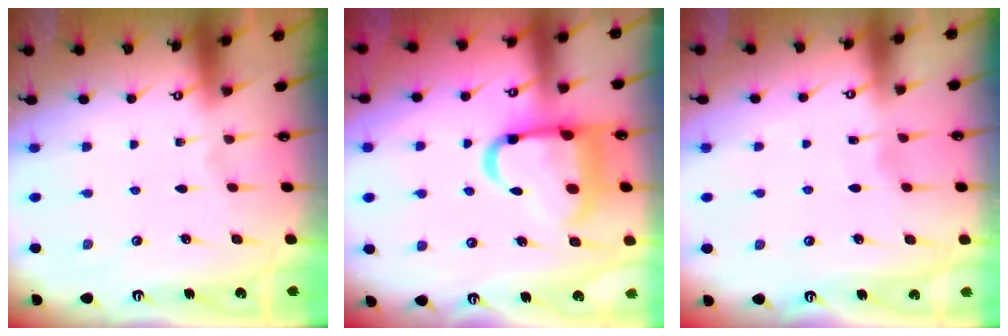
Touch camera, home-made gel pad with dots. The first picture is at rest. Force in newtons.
{"total": 16.1, "press": 16.0, "slide": 1.9}
{"total": 3.1, "press": 3.1, "slide": 0.4}